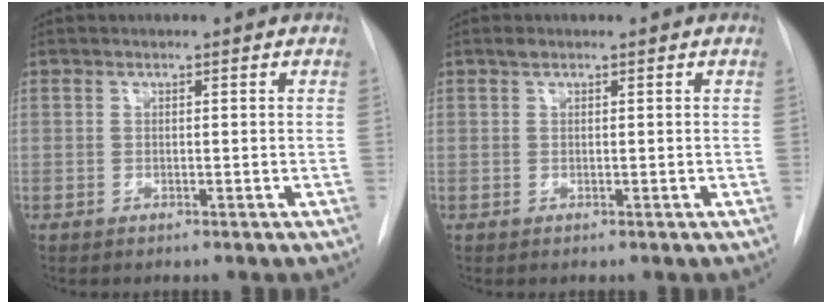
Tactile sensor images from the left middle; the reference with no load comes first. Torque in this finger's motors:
{"motor_torque": [0.46, -0.20, -0.03, 0.00]}